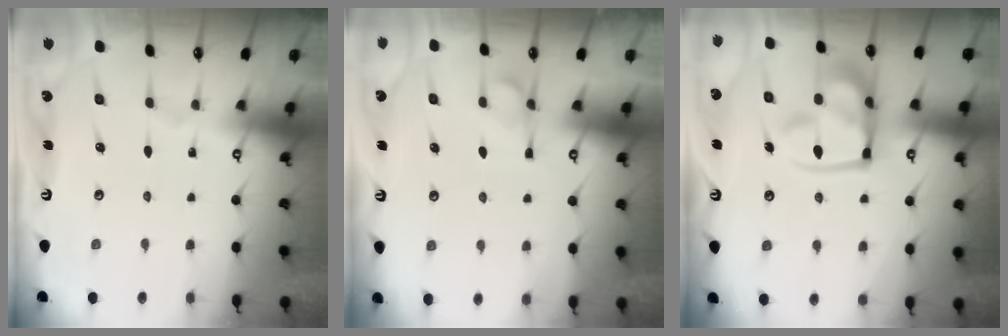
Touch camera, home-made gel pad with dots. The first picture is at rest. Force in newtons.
{"total": 1.6, "press": 1.0, "slide": 1.3}
{"total": 16.5, "press": 16.4, "slide": 1.9}